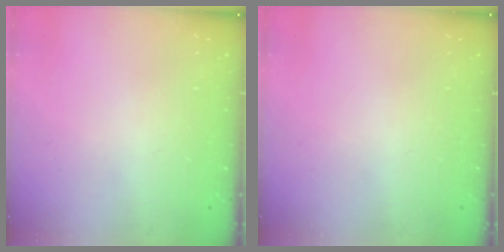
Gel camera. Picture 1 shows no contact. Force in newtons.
{"total": 0.0}